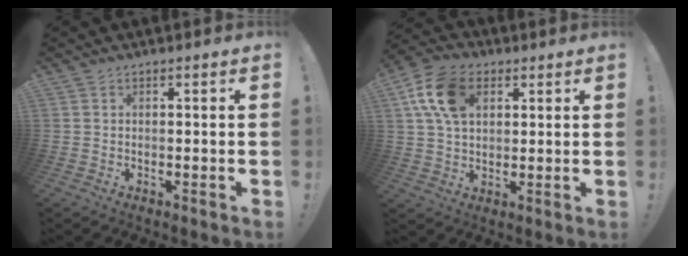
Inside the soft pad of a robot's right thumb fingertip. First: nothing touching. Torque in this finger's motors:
{"motor_torque": [1.27, 1.27, 0.20, 0.05, 0.23]}